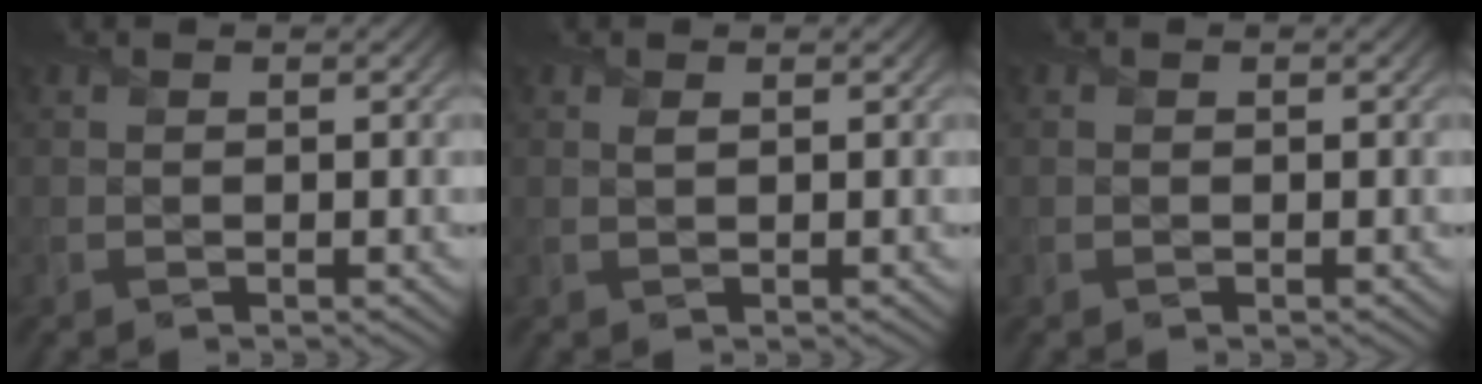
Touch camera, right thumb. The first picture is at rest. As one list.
[{"total": 0.6, "force": [0.3, 0.2, 0.4], "torque": [-0.011, 0.000, 0.006]}, {"total": 0.0}]